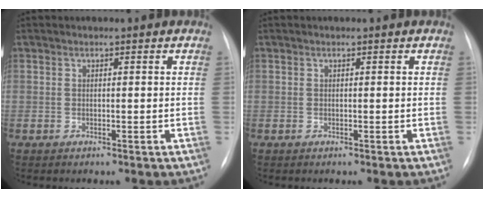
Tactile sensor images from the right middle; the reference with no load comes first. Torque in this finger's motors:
{"motor_torque": [0.56, -0.61, 0.05, 0.01]}